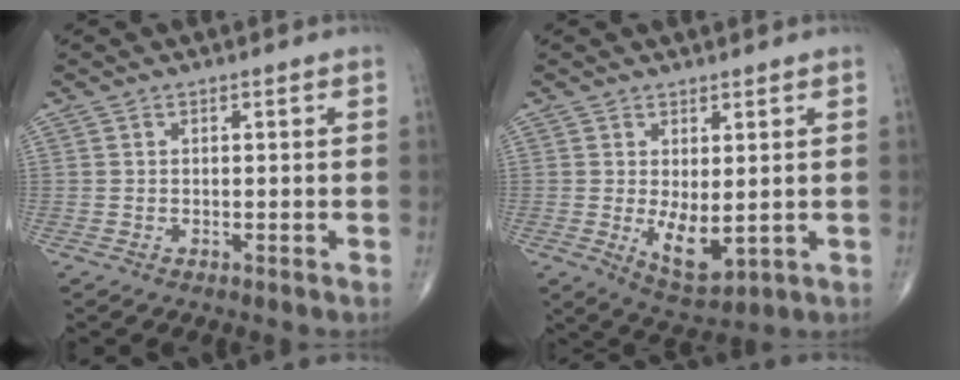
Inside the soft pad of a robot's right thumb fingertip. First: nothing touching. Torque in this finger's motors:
{"motor_torque": [1.96, 3.05, 0.83, 0.04, 0.26]}